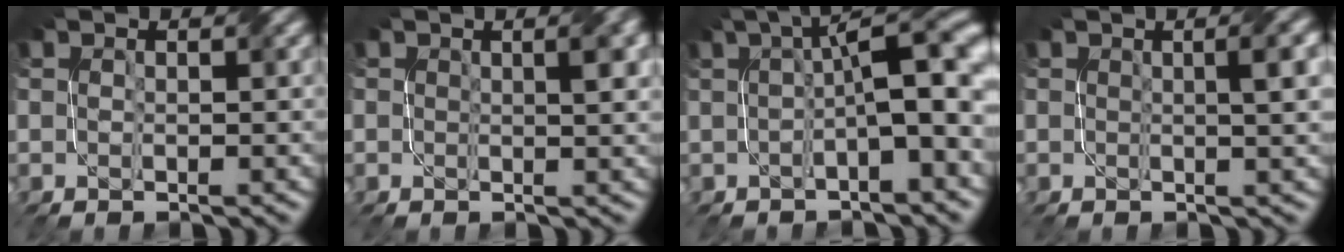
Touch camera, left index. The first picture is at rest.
{"total": 1.6, "force": [0.3, 0.4, 1.5], "torque": [-0.012, 0.006, 0.006]}
{"total": 7.6, "force": [0.4, 1.8, 7.3], "torque": [-0.091, 0.024, 0.003]}
{"total": 2.9, "force": [0.4, 0.7, 2.8], "torque": [-0.026, 0.013, 0.005]}